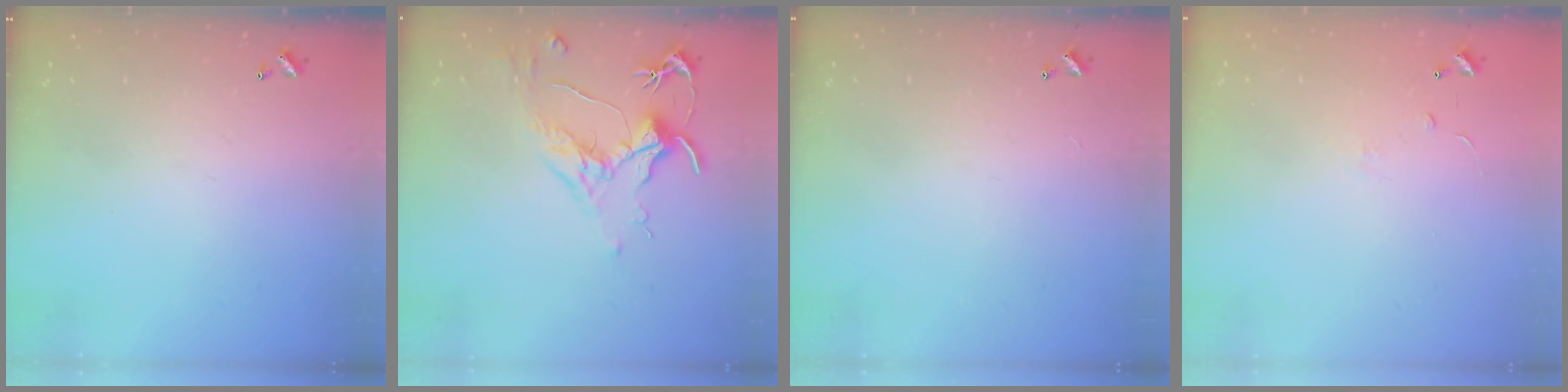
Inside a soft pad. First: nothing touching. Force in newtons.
{"total": 1.8, "press": 1.6, "slide": 0.9}
{"total": 2.6, "press": 2.6, "slide": 0.3}
{"total": 6.5, "press": 6.5, "slide": 0.6}